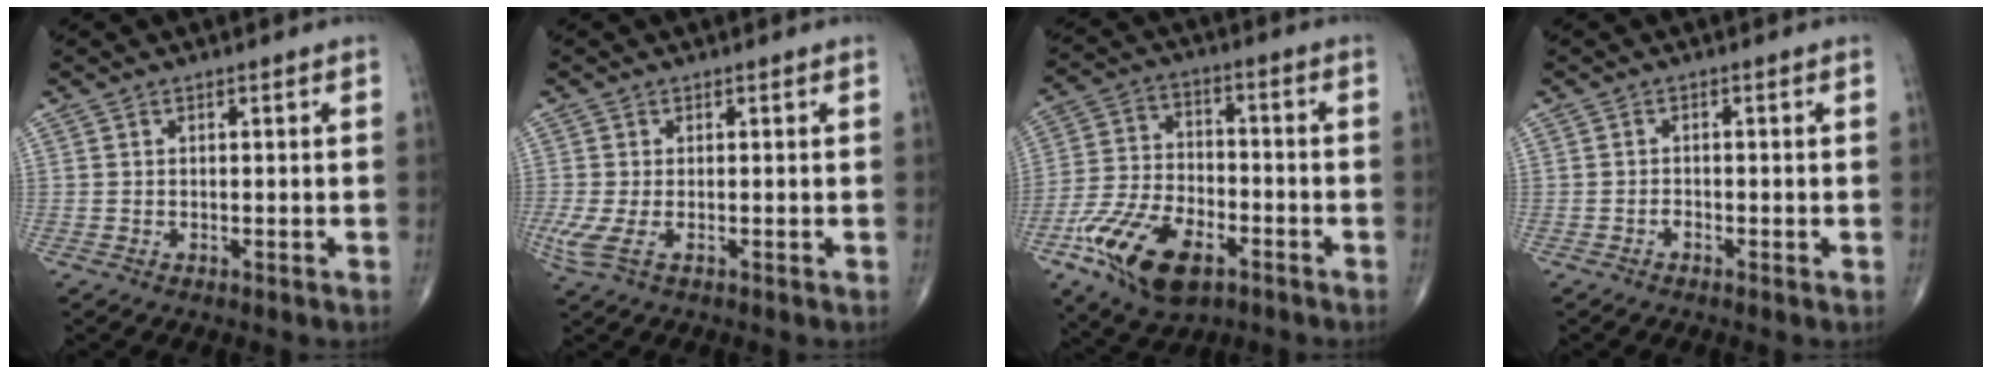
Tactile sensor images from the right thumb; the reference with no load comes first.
{"total": 3.6, "force": [-1.1, 1.2, 3.2], "torque": [-0.091, -0.012, -0.023]}
{"total": 16.3, "force": [-8.0, 8.6, 11.4], "torque": [-0.209, 0.023, -0.144]}
{"total": 0.9, "force": [-0.7, 0.4, 0.6], "torque": [-0.004, 0.002, -0.017]}